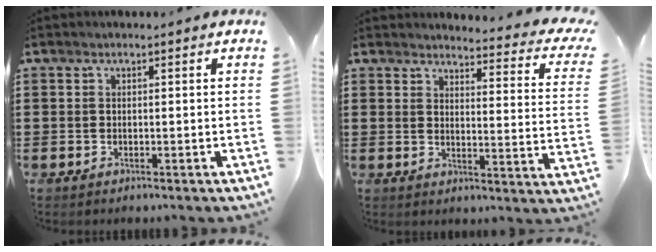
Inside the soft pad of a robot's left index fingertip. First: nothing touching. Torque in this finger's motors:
{"motor_torque": [1.10, 1.04, 0.15, 0.03]}